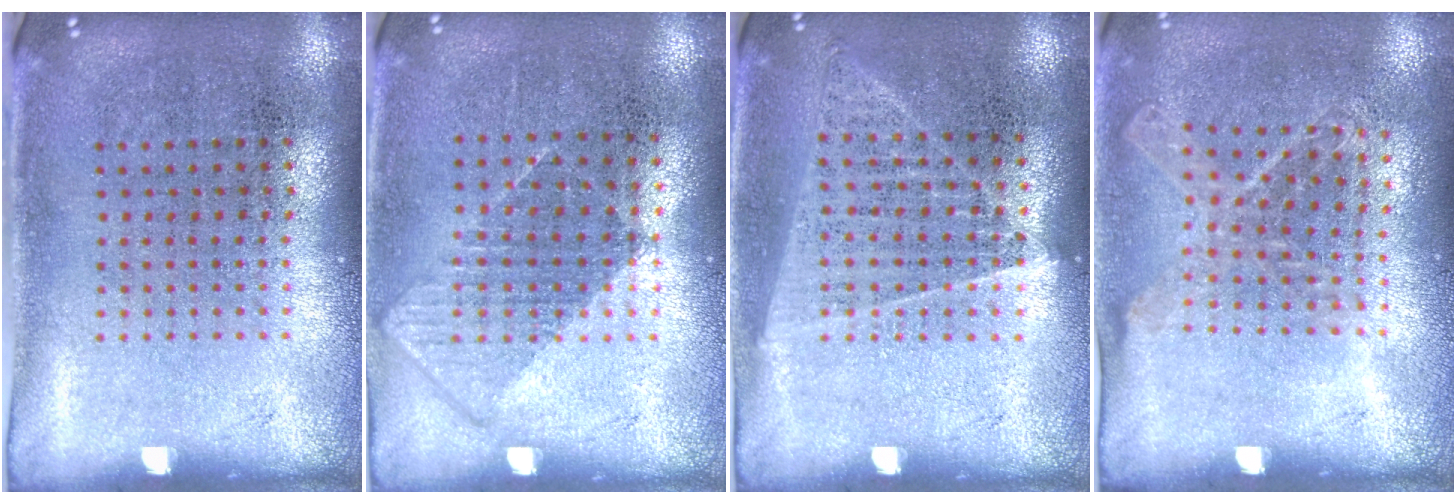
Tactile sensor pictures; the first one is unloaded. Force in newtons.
{"total": 0.8, "press": 0.7, "slide": 0.4}
{"total": 1.2, "press": 1.1, "slide": 0.1}
{"total": 1.1, "press": 1.0, "slide": 0.5}